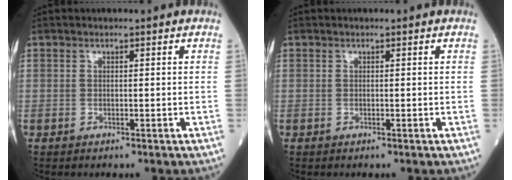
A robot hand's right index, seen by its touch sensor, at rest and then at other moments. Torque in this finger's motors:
{"motor_torque": [0.01, 0.01, 0.00, 0.00]}